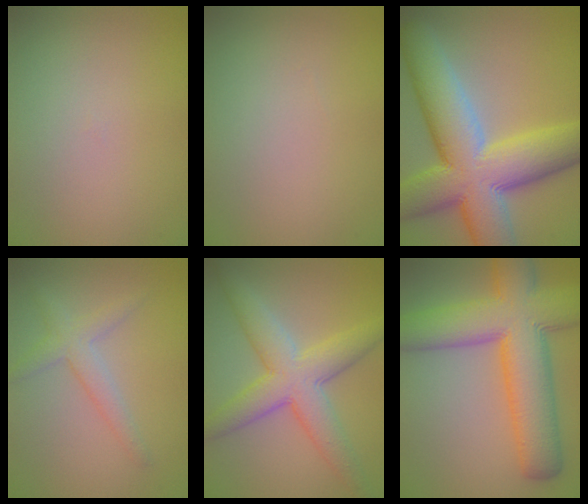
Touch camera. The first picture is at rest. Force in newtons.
{"total": 0.0}
{"total": 14.2, "press": 14.1, "slide": 0.8}
{"total": 2.4, "press": 2.4, "slide": 0.2}
{"total": 6.5, "press": 6.5, "slide": 0.2}
{"total": 11.2, "press": 11.2, "slide": 0.4}